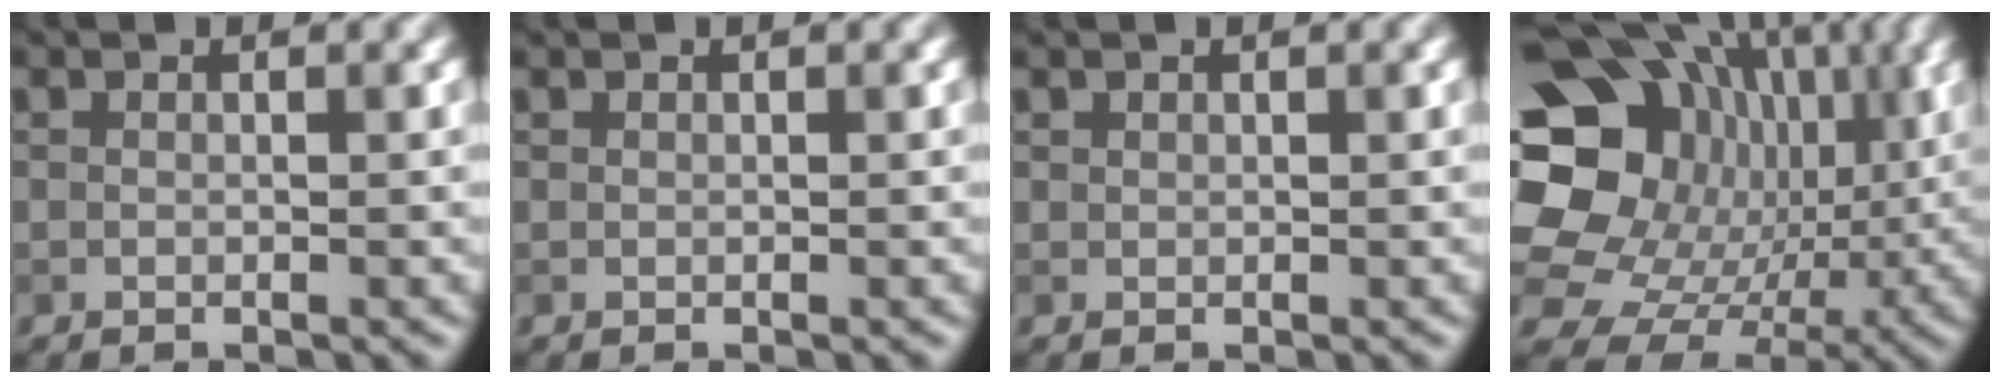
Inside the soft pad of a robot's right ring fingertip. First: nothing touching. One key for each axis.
{"total": 0.0}
{"total": 0.5, "fx": 0.5, "fy": 0.3, "fz": 0.0, "tx": 0.003, "ty": 0.000, "tz": 0.011}
{"total": 22.6, "fx": 4.3, "fy": 19.0, "fz": 11.5, "tx": -0.229, "ty": 0.033, "tz": 0.061}